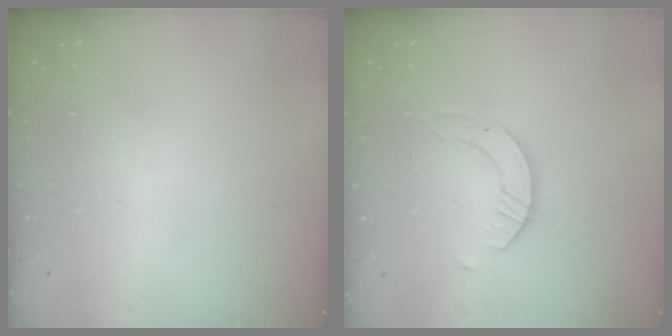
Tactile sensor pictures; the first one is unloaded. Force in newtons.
{"total": 2.9, "press": 2.9, "slide": 0.3}